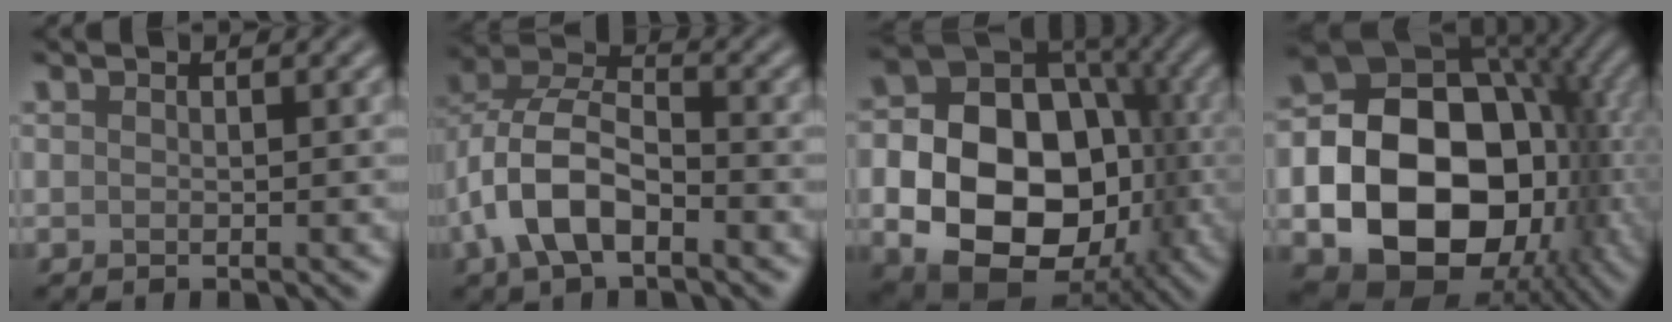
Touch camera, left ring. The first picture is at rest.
{"total": 7.2, "force": [-2.6, 3.9, 5.5], "torque": [-0.112, 0.009, -0.059]}
{"total": 16.9, "force": [-2.8, 12.7, 10.8], "torque": [-0.143, -0.029, -0.044]}
{"total": 19.2, "force": [-4.1, 14.5, 11.8], "torque": [-0.169, -0.027, -0.077]}